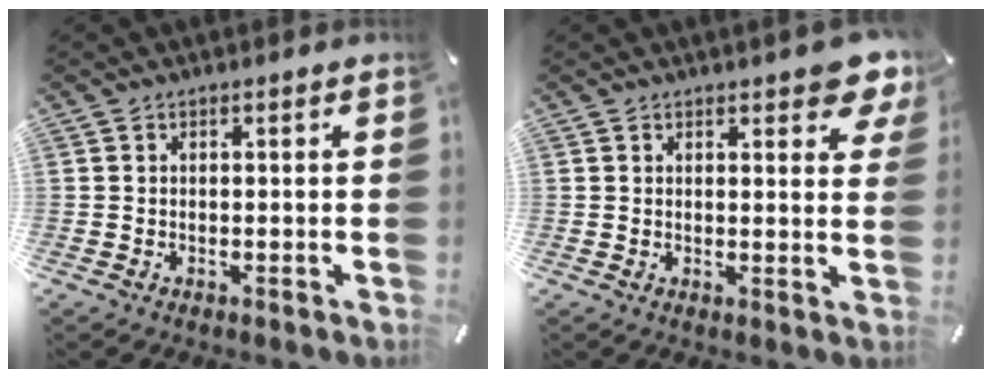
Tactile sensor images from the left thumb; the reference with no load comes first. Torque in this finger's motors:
{"motor_torque": [2.52, 2.49, 1.62, -1.14, 0.42]}